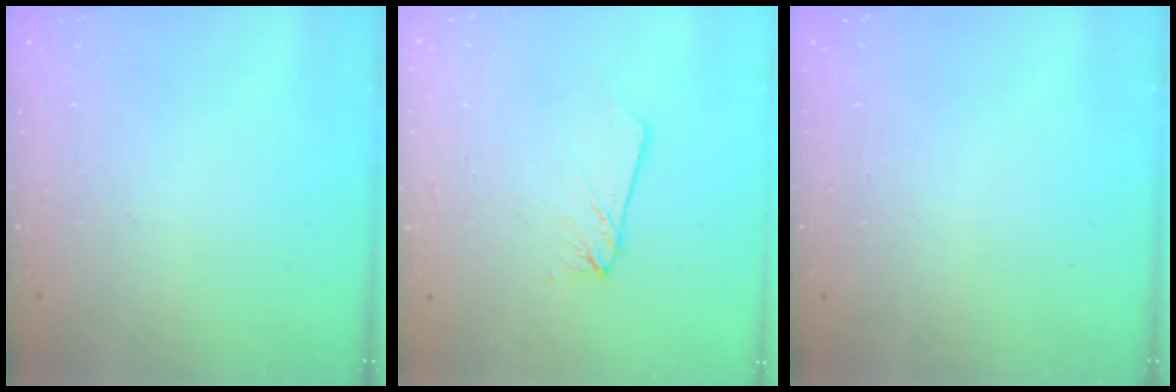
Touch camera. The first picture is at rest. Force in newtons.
{"total": 2.3, "press": 2.3, "slide": 0.2}
{"total": 0.0}